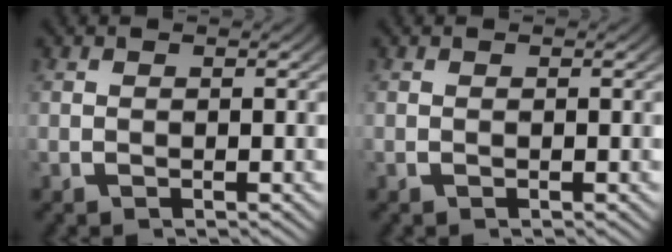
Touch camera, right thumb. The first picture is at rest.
{"total": 0.0}